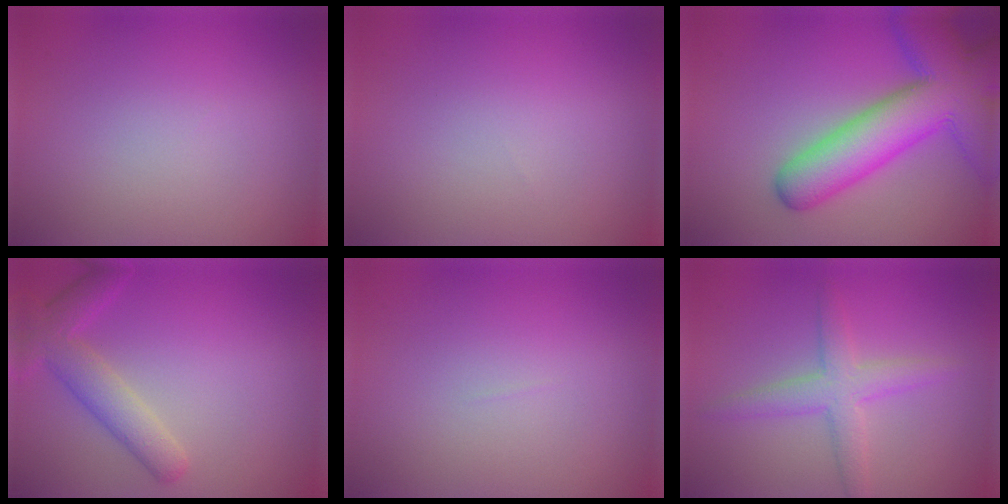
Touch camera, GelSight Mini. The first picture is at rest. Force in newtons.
{"total": 0.0}
{"total": 10.5, "press": 10.5, "slide": 0.7}
{"total": 4.0, "press": 4.0, "slide": 0.4}
{"total": 0.0}
{"total": 3.4, "press": 3.4, "slide": 0.2}